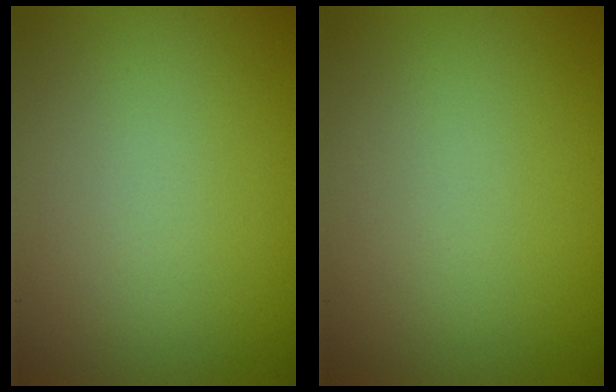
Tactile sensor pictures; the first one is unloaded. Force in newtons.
{"total": 0.0}